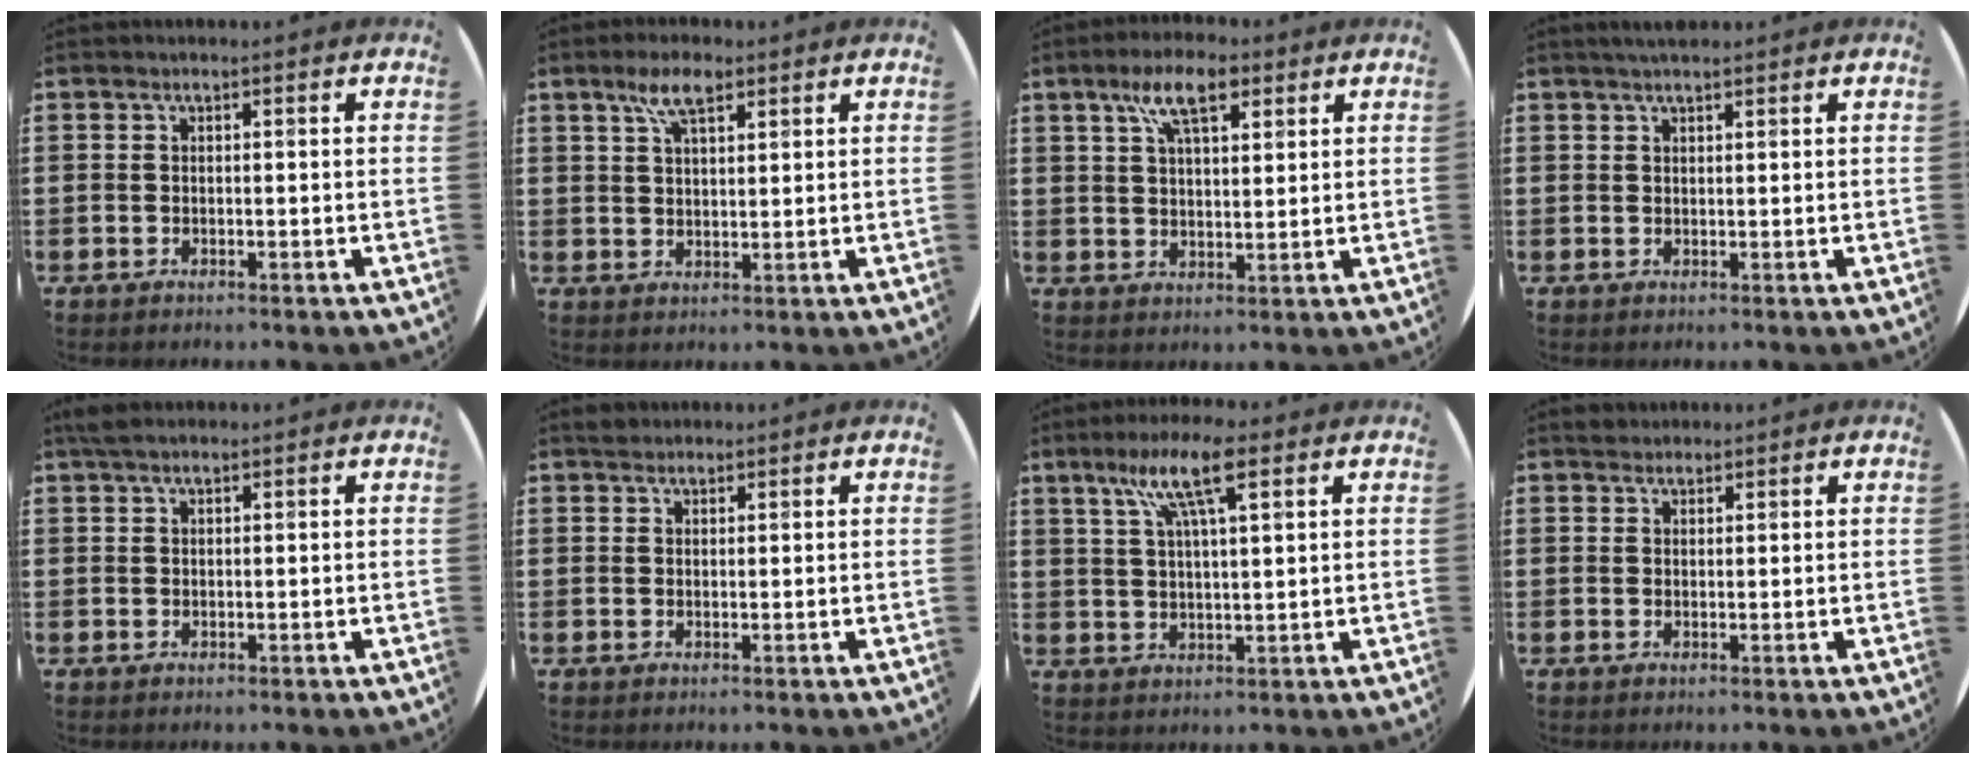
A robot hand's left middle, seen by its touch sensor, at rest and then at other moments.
{"total": 5.2, "force": [3.3, 2.0, 3.6], "torque": [-0.070, 0.005, 0.057]}
{"total": 7.8, "force": [4.6, 3.2, 5.4], "torque": [-0.102, 0.003, 0.079]}
{"total": 1.8, "force": [1.6, 0.2, 0.8], "torque": [-0.017, 0.003, 0.028]}
{"total": 1.6, "force": [1.3, 0.5, 0.8], "torque": [-0.018, 0.005, 0.024]}
{"total": 1.5, "force": [1.4, 0.6, 0.1], "torque": [0.004, 0.001, 0.025]}
{"total": 9.0, "force": [5.4, 1.9, 6.9], "torque": [-0.140, 0.004, 0.089]}
{"total": 1.6, "force": [1.4, 0.6, -0.1], "torque": [0.007, 0.001, 0.027]}